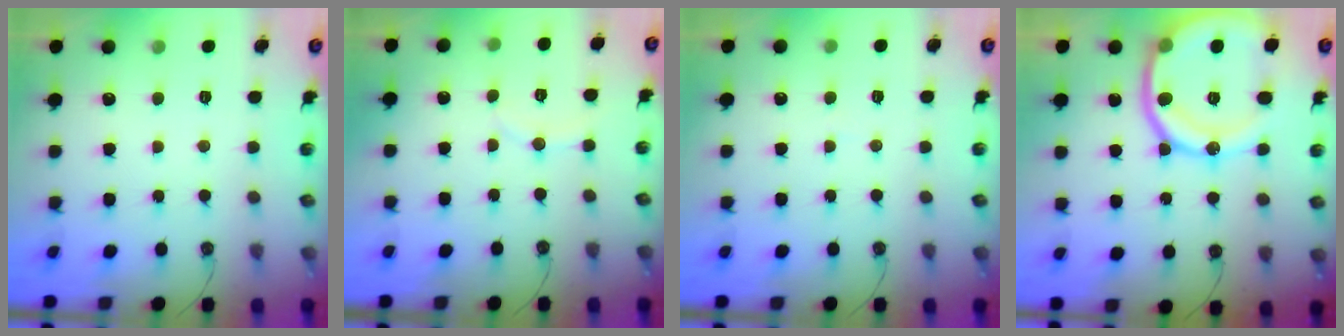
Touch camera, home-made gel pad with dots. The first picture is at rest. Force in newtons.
{"total": 4.6, "press": 4.5, "slide": 1.2}
{"total": 3.5, "press": 3.5, "slide": 0.4}
{"total": 20.6, "press": 20.4, "slide": 2.6}